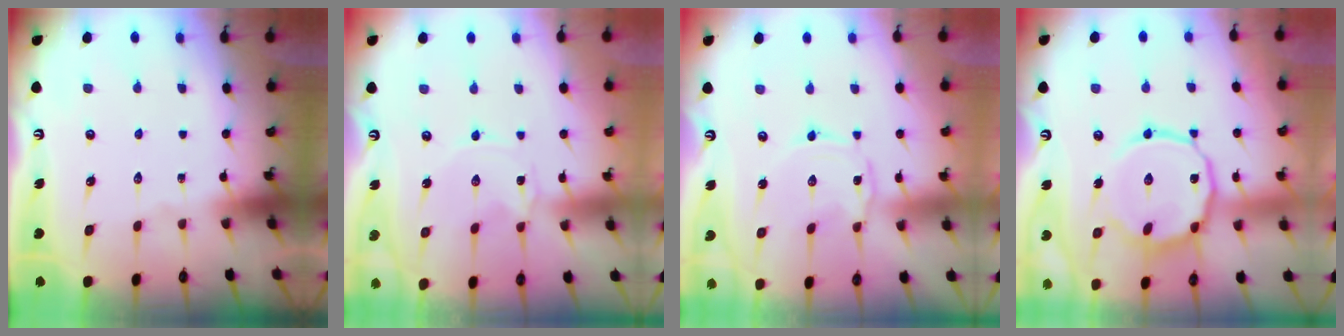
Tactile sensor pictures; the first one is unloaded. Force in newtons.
{"total": 0.0}
{"total": 1.5, "press": 1.5, "slide": 0.3}
{"total": 13.4, "press": 13.3, "slide": 1.2}